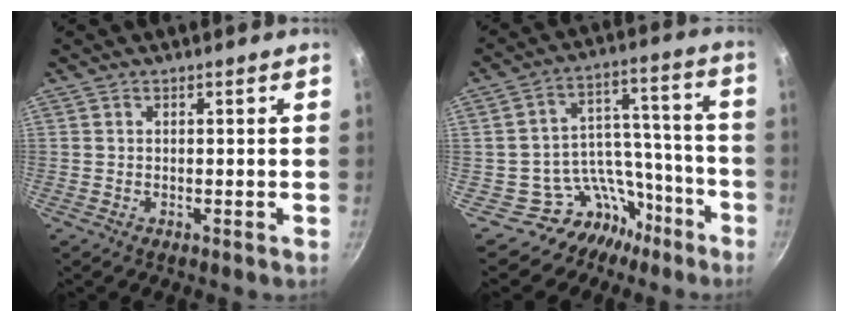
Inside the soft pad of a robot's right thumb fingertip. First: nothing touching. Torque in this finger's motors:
{"motor_torque": [0.56, -0.53, -0.58, -0.28, 0.01]}